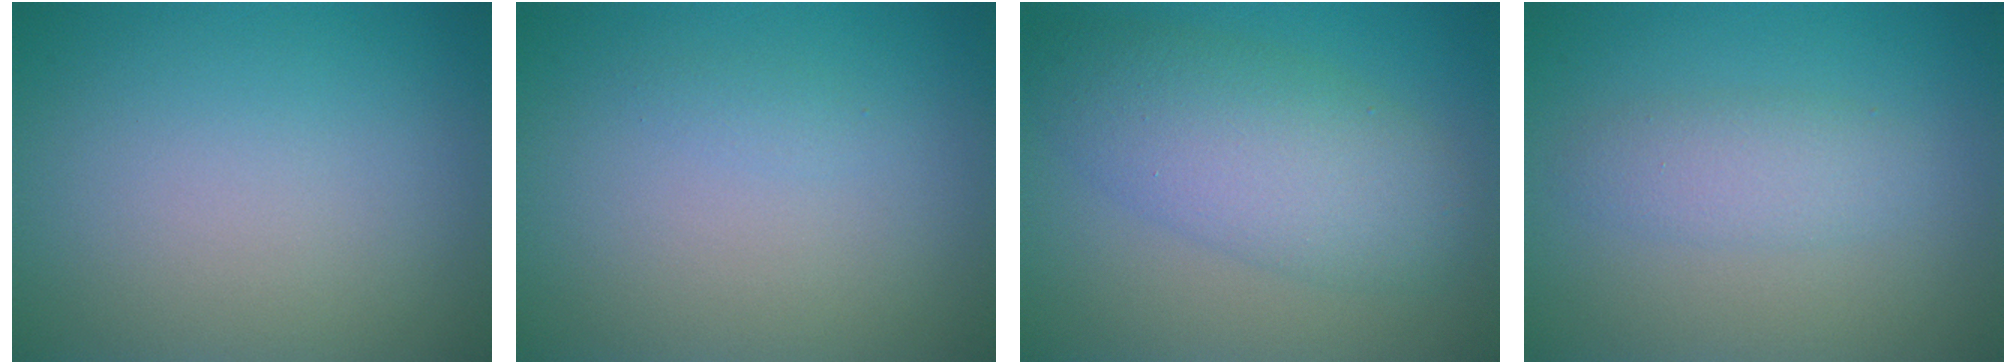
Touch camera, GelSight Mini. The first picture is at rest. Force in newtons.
{"total": 0.6, "press": 0.6, "slide": 0.0}
{"total": 6.3, "press": 6.3, "slide": 0.1}
{"total": 2.3, "press": 2.3, "slide": 0.1}